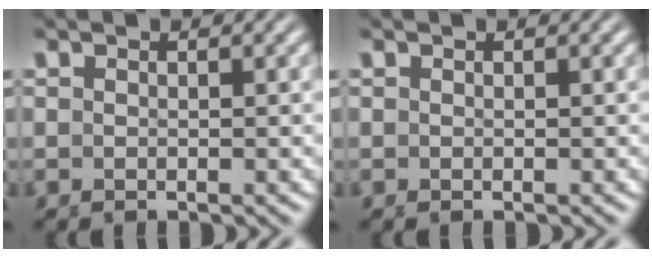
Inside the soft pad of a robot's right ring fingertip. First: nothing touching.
{"total": 0.0}